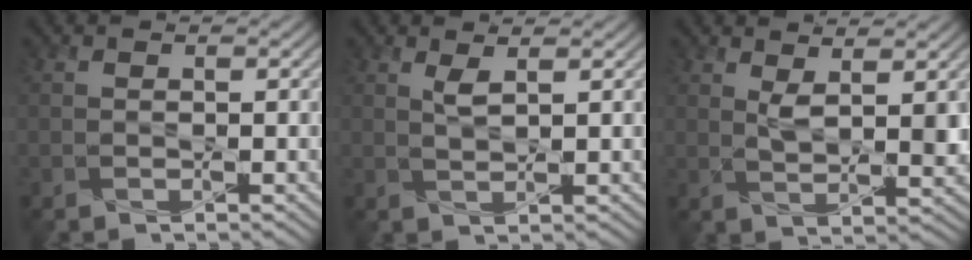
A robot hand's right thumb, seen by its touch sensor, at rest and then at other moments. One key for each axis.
{"total": 1.9, "fx": 1.1, "fy": 0.3, "fz": 1.5, "tx": -0.039, "ty": 0.000, "tz": 0.023}
{"total": 3.6, "fx": 1.8, "fy": 1.0, "fz": 3.0, "tx": -0.064, "ty": -0.010, "tz": 0.038}